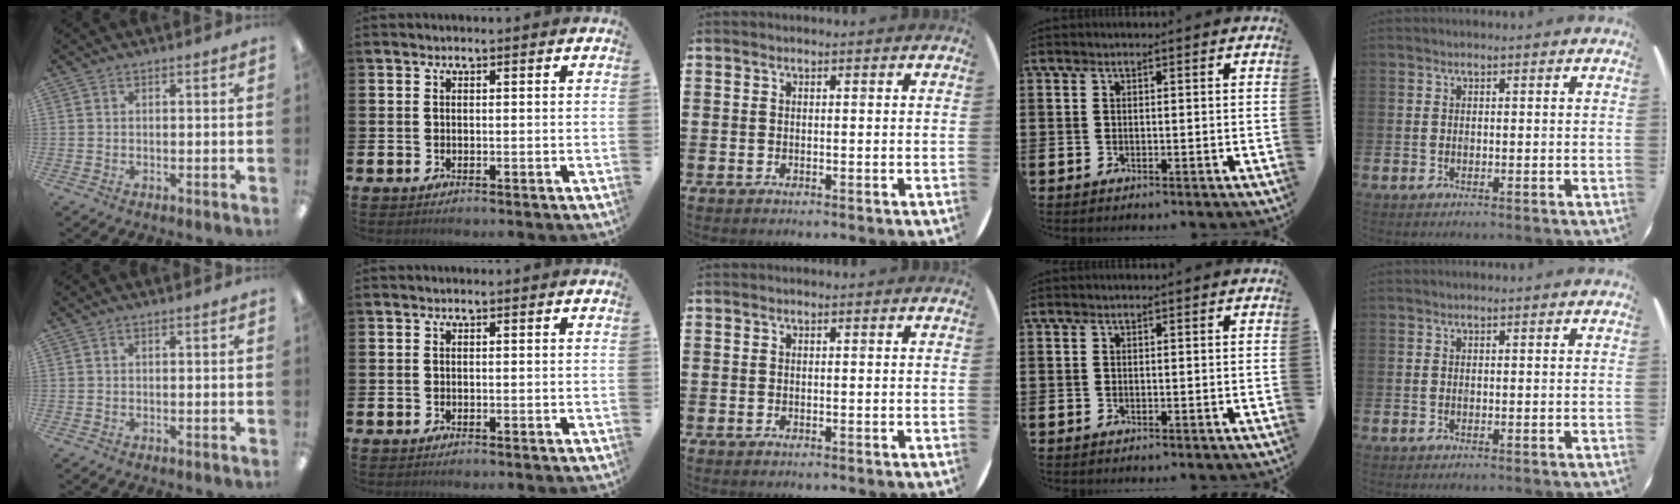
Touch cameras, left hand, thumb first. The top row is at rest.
{}